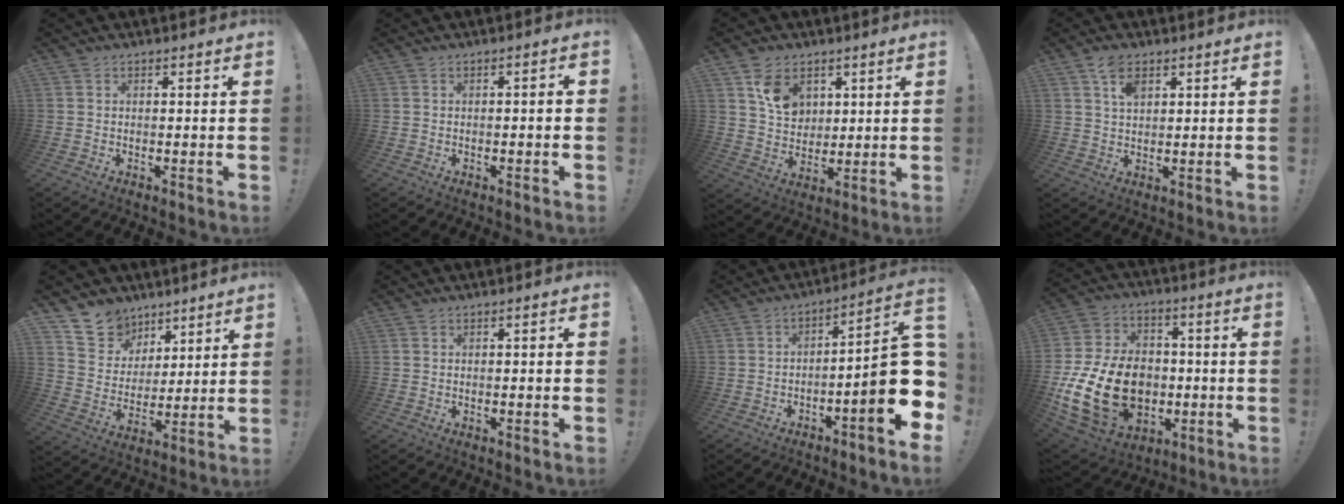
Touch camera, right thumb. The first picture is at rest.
{"total": 1.5, "force": [-0.6, -0.1, 1.4], "torque": [-0.024, 0.001, -0.010]}
{"total": 9.8, "force": [4.8, 7.3, 4.3], "torque": [-0.059, -0.020, 0.094]}
{"total": 5.8, "force": [3.1, 3.2, 3.8], "torque": [-0.064, -0.007, 0.056]}
{"total": 12.0, "force": [8.5, 8.2, 2.2], "torque": [-0.038, -0.062, 0.167]}
{"total": 1.0, "force": [-0.6, -0.2, 0.8], "torque": [-0.014, 0.000, -0.011]}
{"total": 16.0, "force": [-3.3, 2.7, 15.5], "torque": [-0.203, 0.009, -0.051]}
{"total": 22.7, "force": [-5.1, 16.2, 15.0], "torque": [-0.291, 0.034, -0.063]}